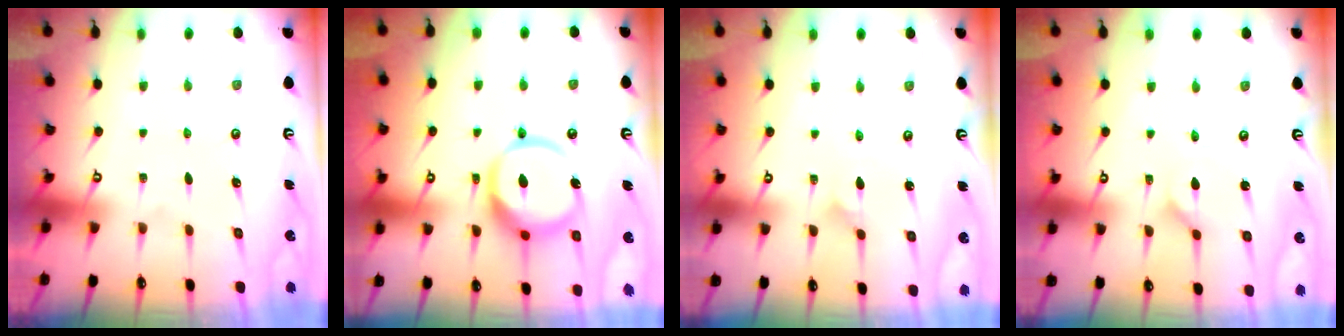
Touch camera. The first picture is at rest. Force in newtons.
{"total": 14.9, "press": 14.8, "slide": 1.6}
{"total": 1.3, "press": 1.3, "slide": 0.0}
{"total": 1.8, "press": 1.7, "slide": 0.2}